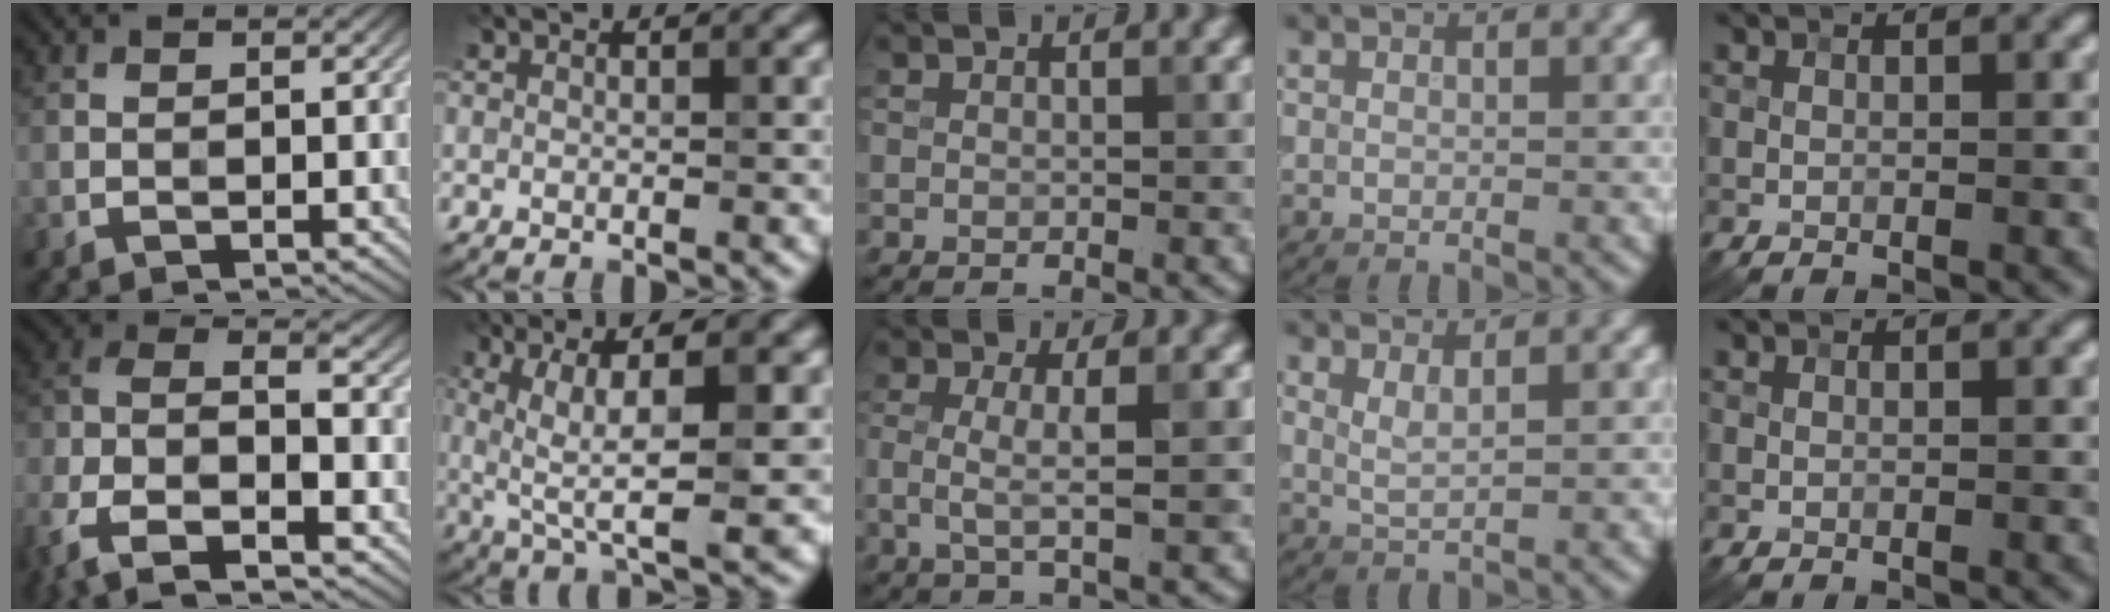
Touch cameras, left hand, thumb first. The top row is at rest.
{"thumb": {"total": 10.6, "force": [-5.9, 4.3, 7.6], "torque": [-0.167, -0.006, -0.127]}, "index": {"total": 7.5, "force": [1.3, 1.8, 7.2], "torque": [-0.127, -0.003, 0.026]}, "middle": {"total": 3.0, "force": [-0.2, 0.5, 3.0], "torque": [-0.066, -0.003, -0.003]}, "ring": {"total": 1.7, "force": [1.0, 0.5, 1.2], "torque": [-0.023, -0.005, 0.020]}}